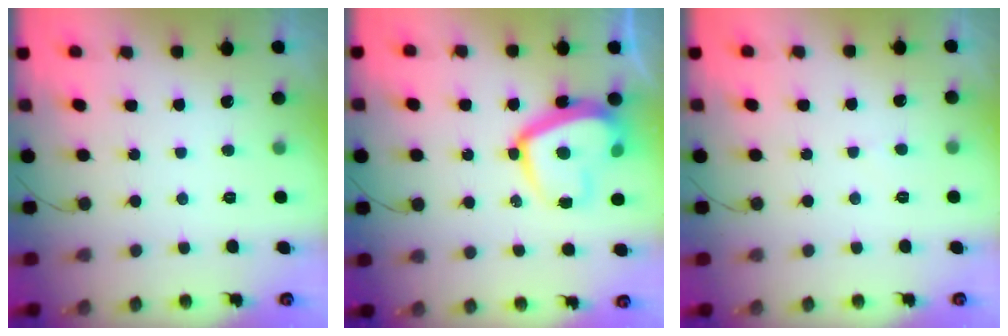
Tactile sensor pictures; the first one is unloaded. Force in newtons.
{"total": 14.8, "press": 14.7, "slide": 1.4}
{"total": 2.5, "press": 2.5, "slide": 0.2}